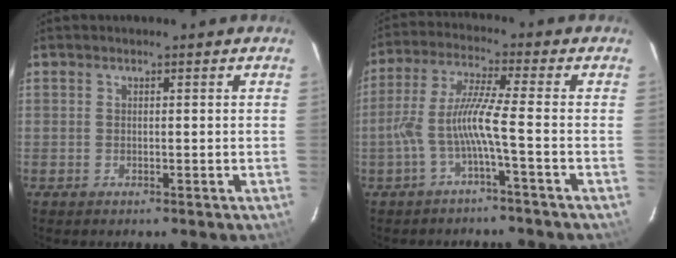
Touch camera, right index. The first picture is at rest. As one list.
[{"total": 7.3, "force": [-2.9, -0.9, 6.6], "torque": [-0.152, 0.005, -0.054]}]